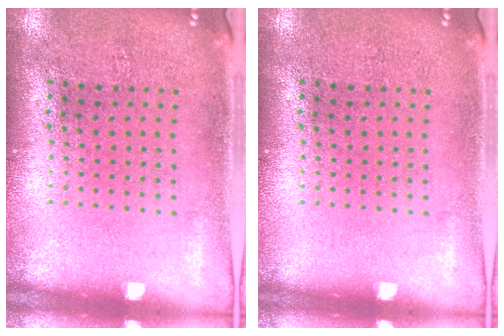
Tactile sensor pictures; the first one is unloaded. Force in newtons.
{"total": 0.0}